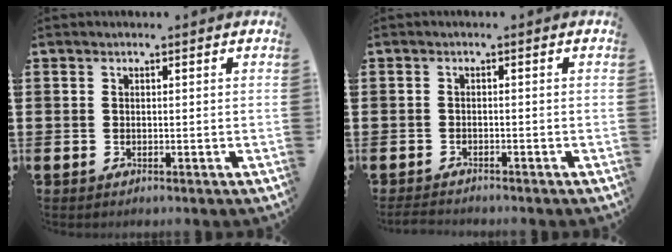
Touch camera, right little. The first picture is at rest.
{"total": 1.1, "force": [-1.1, 0.1, 0.2], "torque": [-0.007, 0.001, -0.022]}